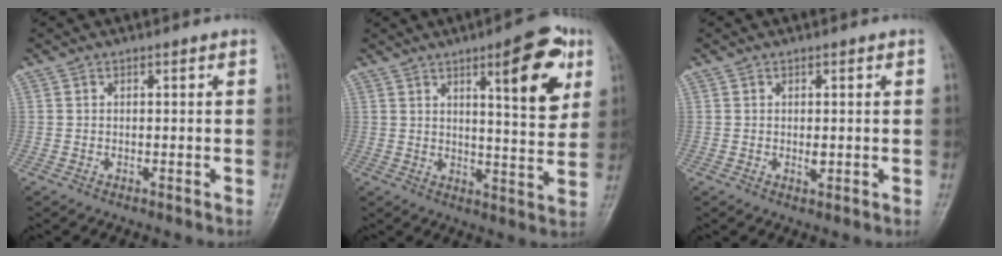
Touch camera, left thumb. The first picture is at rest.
{"total": 13.6, "force": [5.9, 3.8, 11.6], "torque": [-0.134, -0.026, 0.078]}
{"total": 2.0, "force": [0.1, 1.0, 1.7], "torque": [-0.023, -0.003, 0.002]}